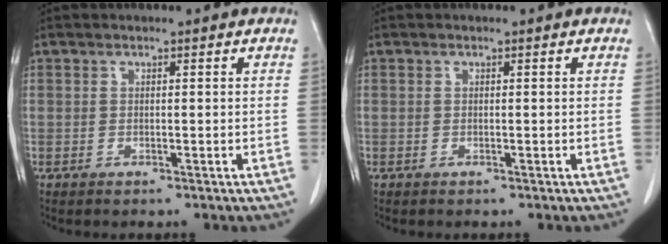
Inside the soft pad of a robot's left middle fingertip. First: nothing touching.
{"total": 0.0}